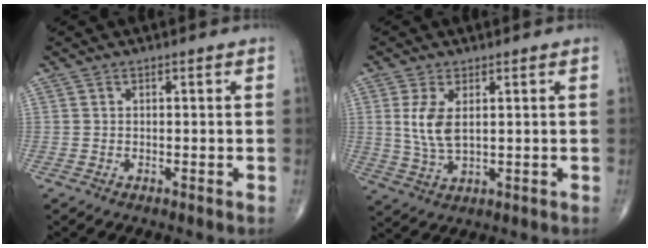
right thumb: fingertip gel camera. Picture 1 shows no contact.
{"total": 6.3, "force": [1.4, 3.0, 5.4], "torque": [-0.116, -0.010, 0.036]}